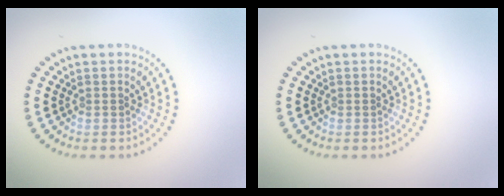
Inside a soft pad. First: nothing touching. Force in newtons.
{"total": 0.0}